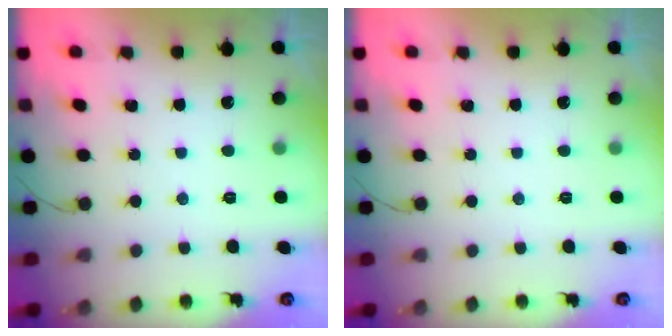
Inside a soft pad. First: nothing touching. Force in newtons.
{"total": 0.0}